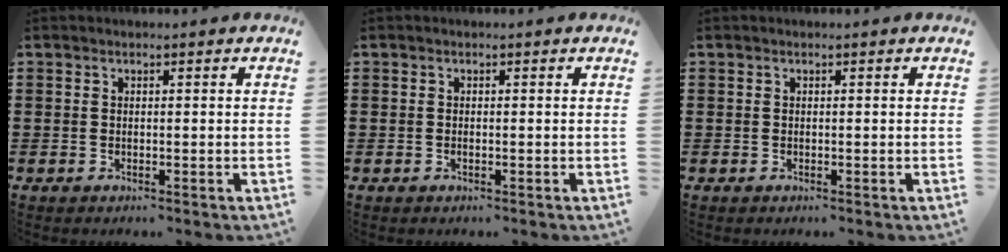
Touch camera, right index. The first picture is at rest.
{"total": 0.0}
{"total": 0.0}